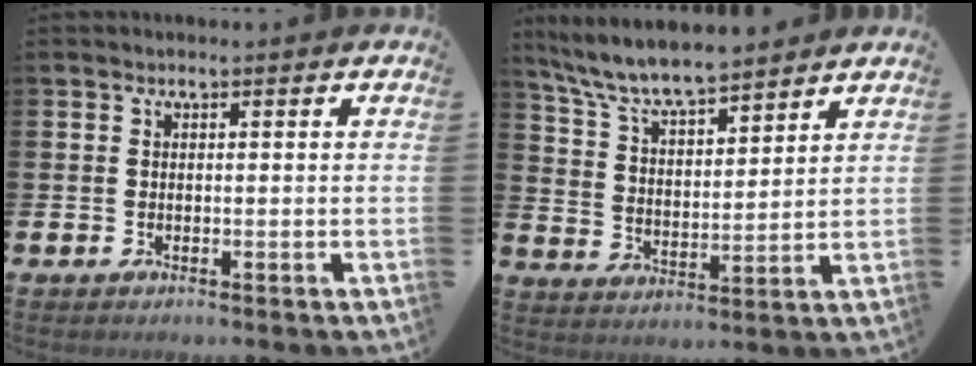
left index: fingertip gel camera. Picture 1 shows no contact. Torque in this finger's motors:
{"motor_torque": [0.30, -0.44, 0.93, 0.21]}